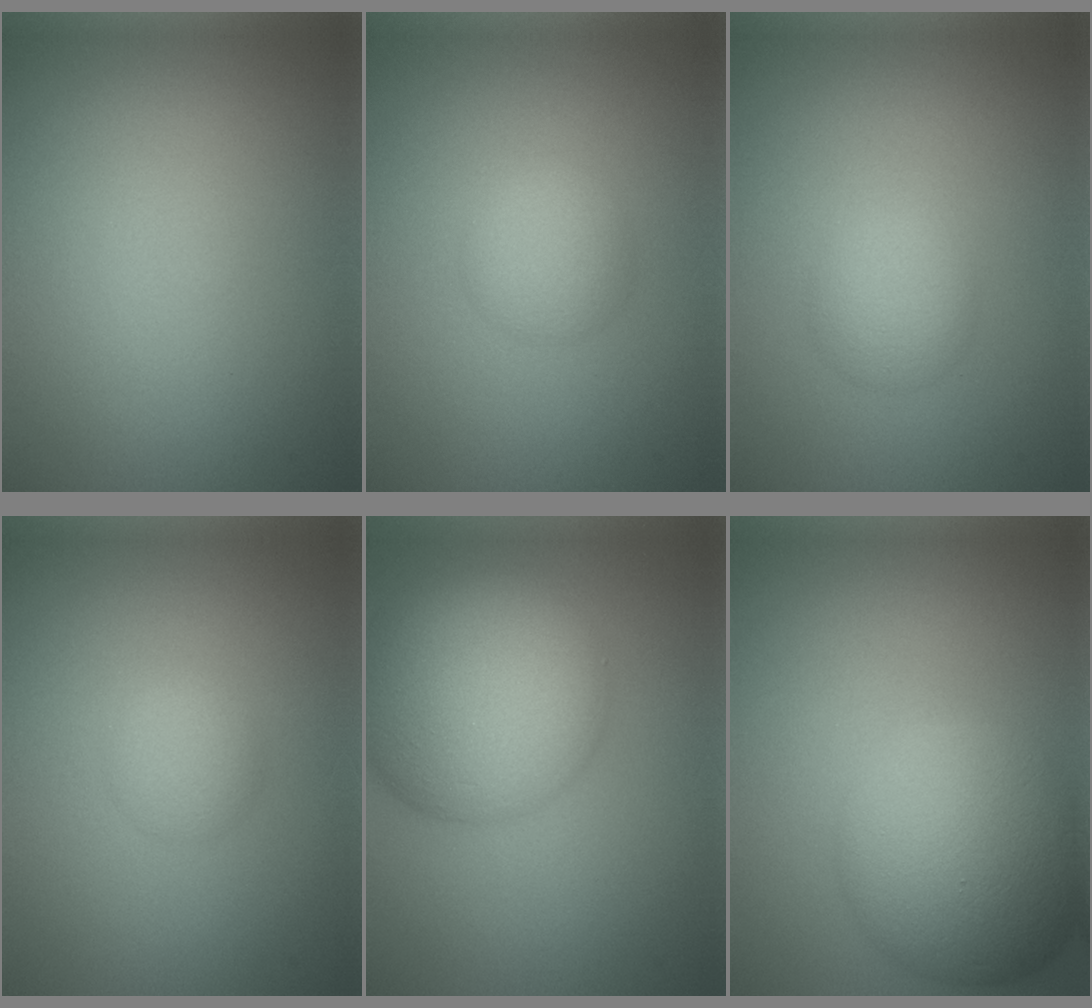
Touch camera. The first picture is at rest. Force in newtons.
{"total": 2.4, "press": 2.4, "slide": 0.1}
{"total": 2.2, "press": 2.2, "slide": 0.1}
{"total": 1.7, "press": 1.7, "slide": 0.0}
{"total": 10.7, "press": 10.7, "slide": 0.3}
{"total": 9.7, "press": 9.7, "slide": 0.2}